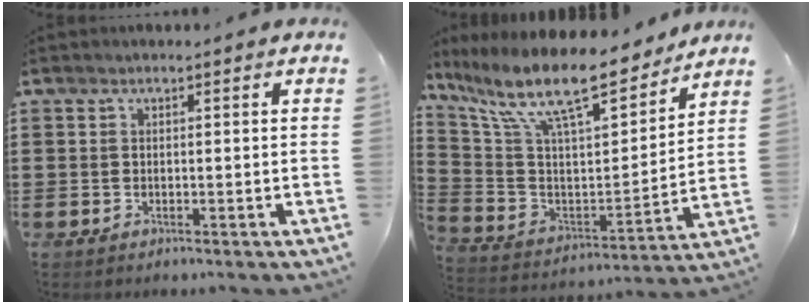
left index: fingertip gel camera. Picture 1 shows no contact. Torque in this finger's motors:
{"motor_torque": [2.14, 0.00, 0.53, 0.21]}